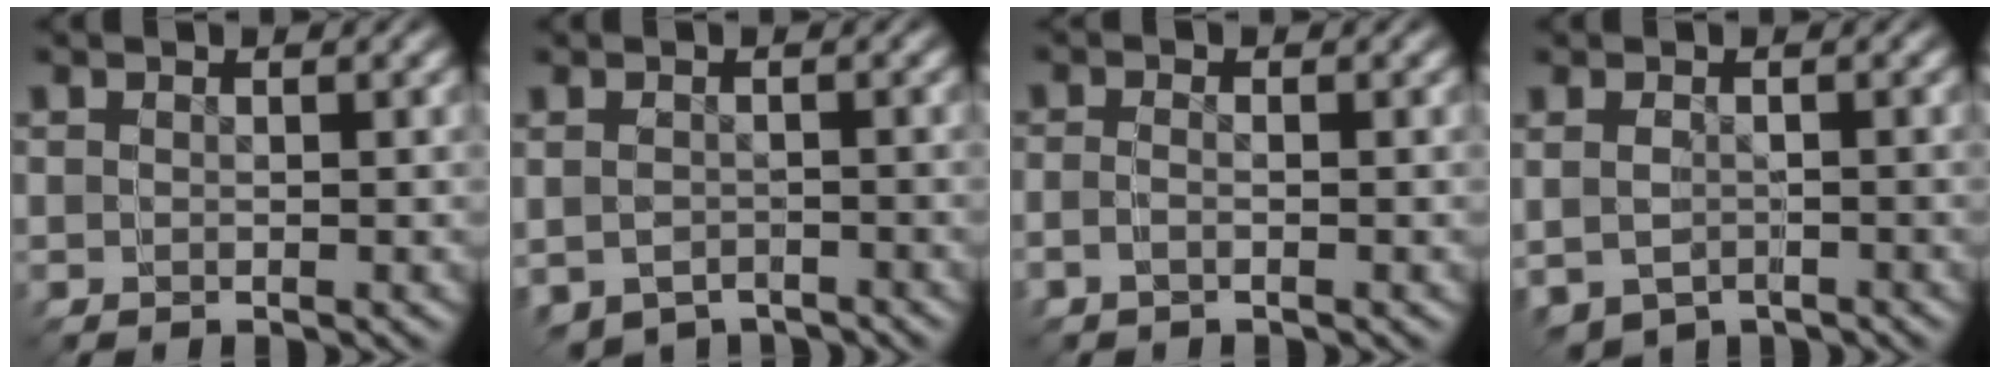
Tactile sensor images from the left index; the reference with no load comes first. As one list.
[{"total": 1.3, "force": [-1.0, -0.5, -0.7], "torque": [0.000, -0.008, -0.010]}, {"total": 3.3, "force": [-2.0, -2.6, -0.6], "torque": [0.006, 0.000, -0.032]}, {"total": 1.0, "force": [-1.0, -0.2, -0.1], "torque": [-0.003, -0.007, -0.010]}]